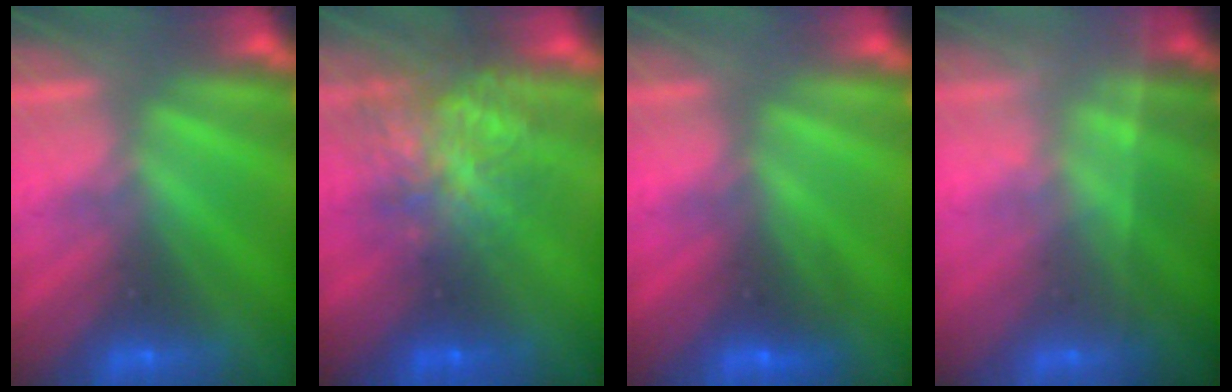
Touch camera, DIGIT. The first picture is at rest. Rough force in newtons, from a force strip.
{"total": 7.5}
{"total": 2.6}
{"total": 1.7}